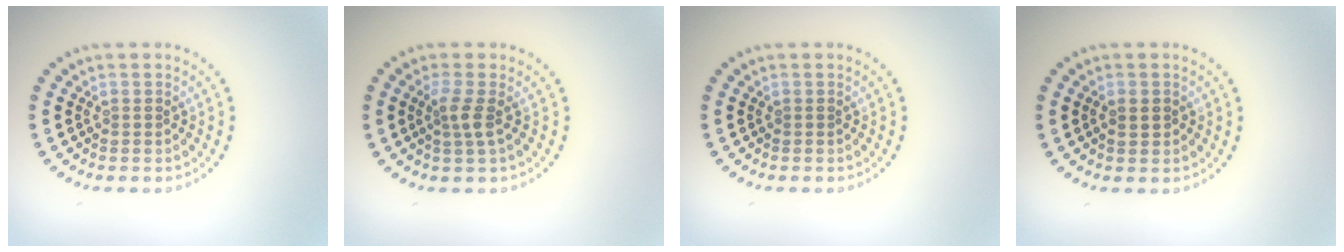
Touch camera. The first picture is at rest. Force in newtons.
{"total": 1.9, "press": 1.5, "slide": 1.3}
{"total": 0.0}
{"total": 1.0, "press": 0.9, "slide": 0.3}